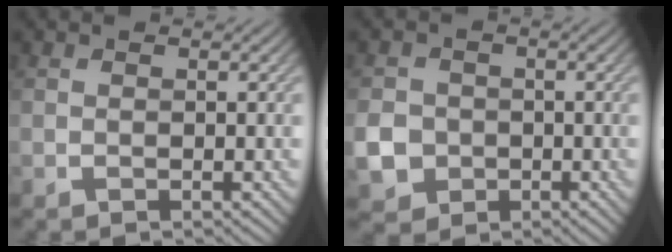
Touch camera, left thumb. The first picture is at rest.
{"total": 5.5, "force": [-1.4, 5.0, 2.0], "torque": [-0.059, -0.017, -0.041]}